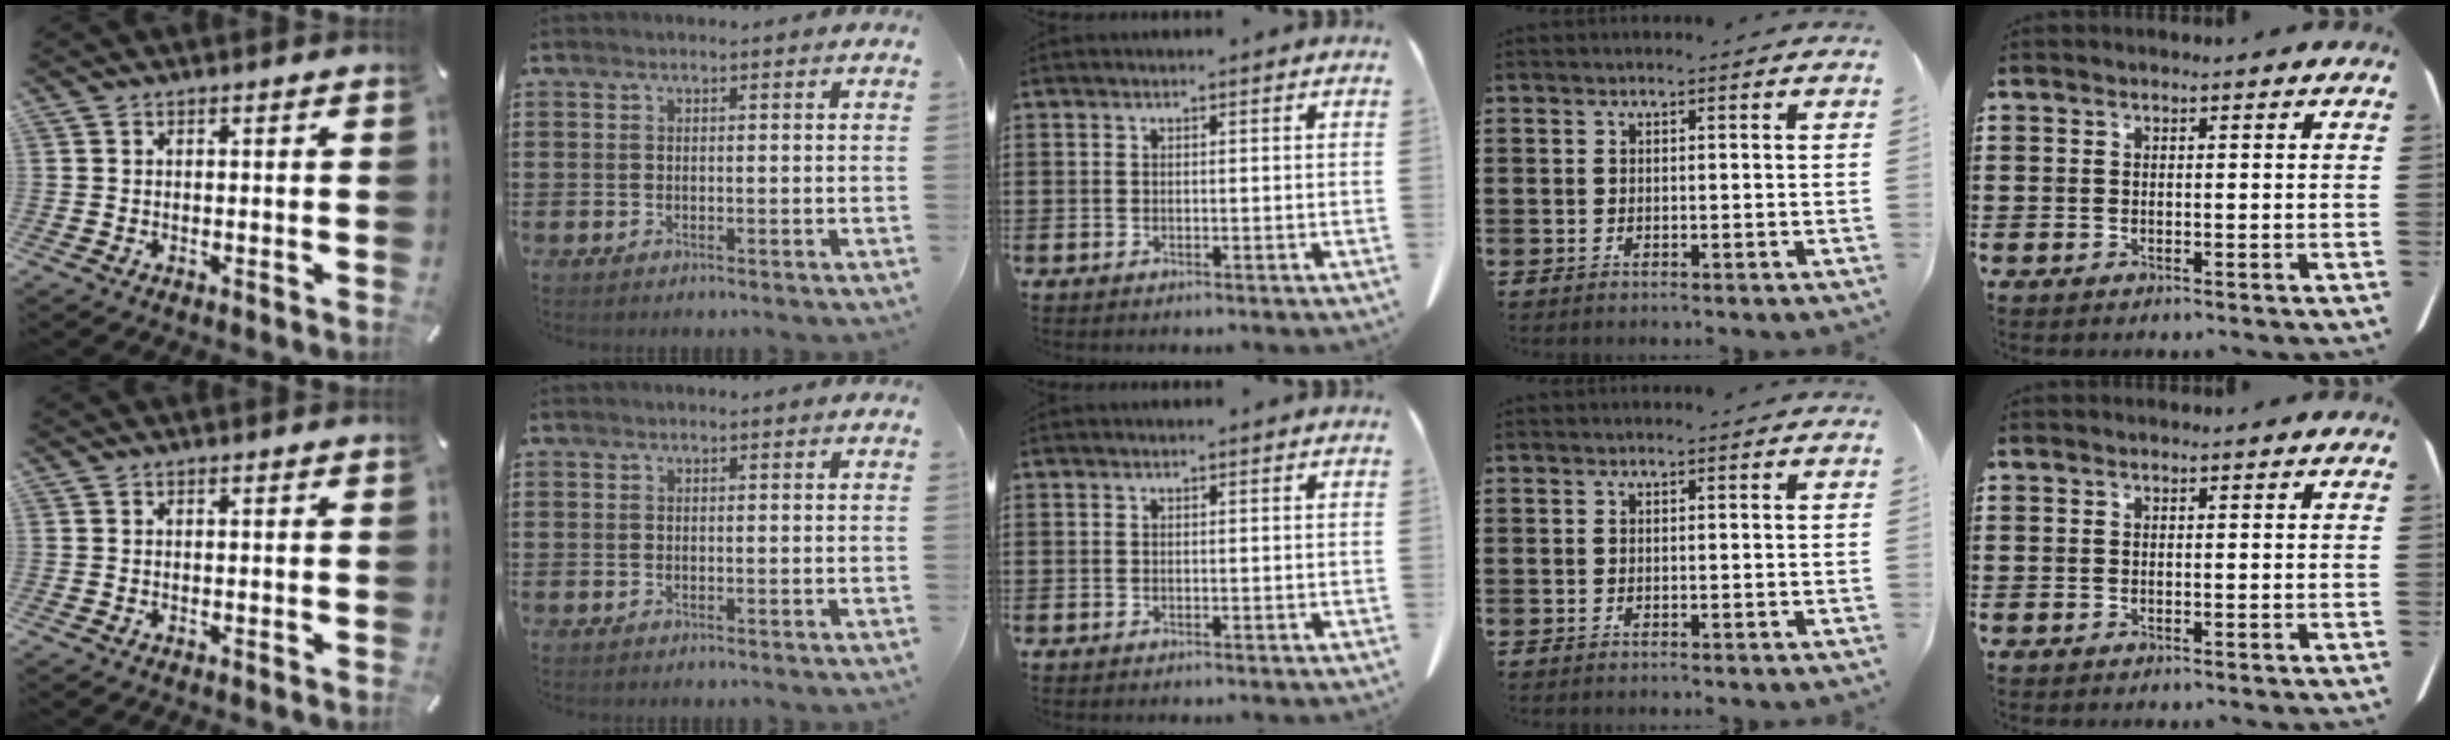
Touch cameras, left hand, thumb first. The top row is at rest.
{}